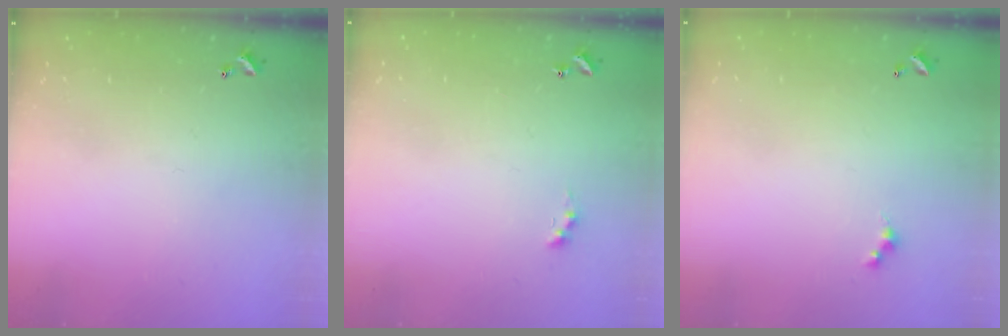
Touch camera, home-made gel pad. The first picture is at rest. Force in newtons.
{"total": 0.8, "press": 0.7, "slide": 0.4}
{"total": 1.5, "press": 1.4, "slide": 0.3}